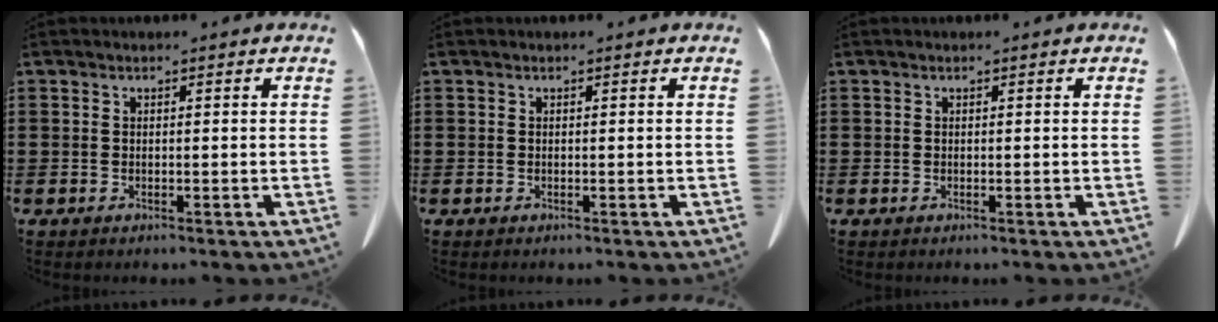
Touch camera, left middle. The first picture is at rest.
{"total": 0.0}
{"total": 0.0}